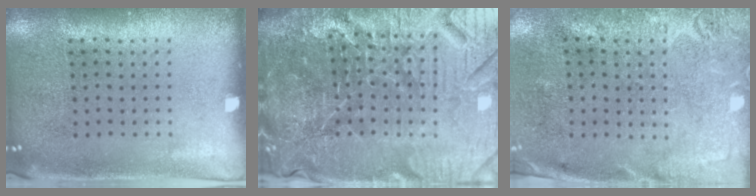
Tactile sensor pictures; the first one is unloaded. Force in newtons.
{"total": 6.8, "press": 6.1, "slide": 3.0}
{"total": 2.8, "press": 2.2, "slide": 1.8}